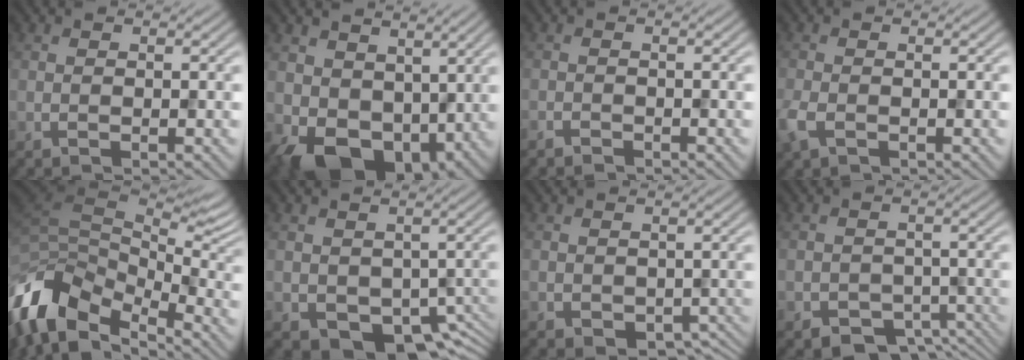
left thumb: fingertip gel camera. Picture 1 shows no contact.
{"total": 9.2, "force": [0.6, 7.1, 5.8], "torque": [-0.112, -0.033, 0.023]}
{"total": 0.8, "force": [-0.8, 0.1, -0.1], "torque": [0.008, -0.003, -0.015]}
{"total": 2.0, "force": [-1.1, 1.0, 1.4], "torque": [-0.039, -0.009, -0.023]}
{"total": 12.5, "force": [-3.7, 7.8, 9.0], "torque": [-0.222, -0.021, -0.063]}
{"total": 6.3, "force": [-3.0, 4.1, 3.7], "torque": [-0.052, -0.030, -0.027]}
{"total": 2.4, "force": [-1.4, 1.5, 1.2], "torque": [-0.011, -0.016, -0.004]}
{"total": 4.2, "force": [-3.1, 2.5, 1.3], "torque": [-0.009, -0.018, -0.038]}